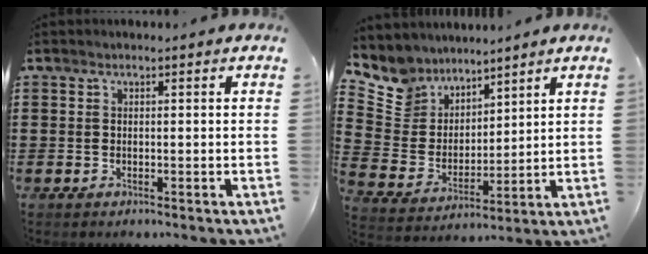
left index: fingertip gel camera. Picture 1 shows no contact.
{"total": 8.0, "force": [6.7, 4.4, -0.4], "torque": [-0.050, -0.054, 0.129]}